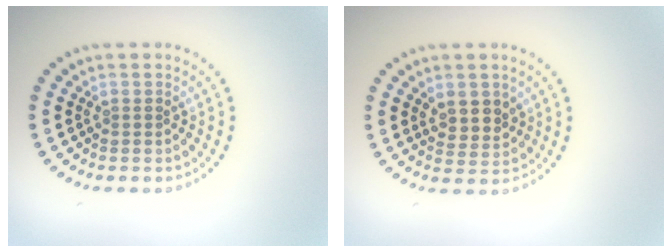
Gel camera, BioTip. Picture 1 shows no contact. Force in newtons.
{"total": 2.6, "press": 2.4, "slide": 1.0}